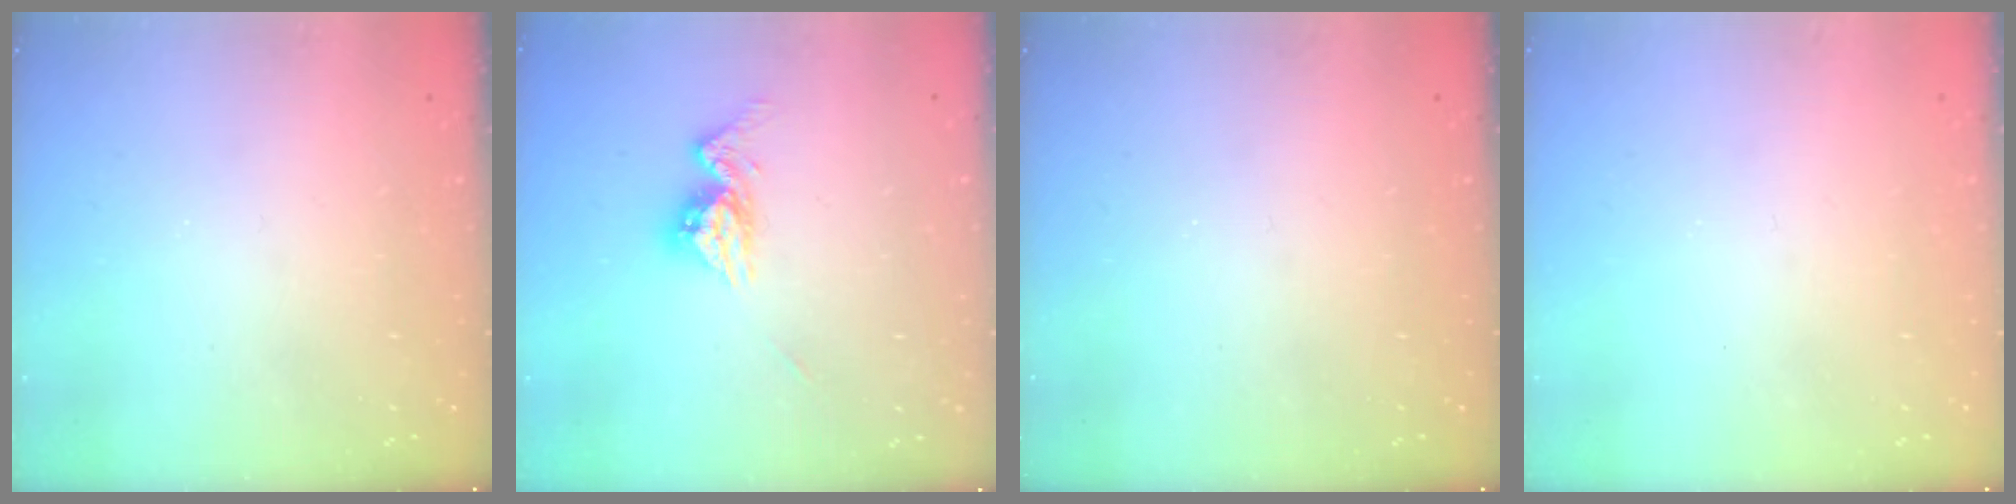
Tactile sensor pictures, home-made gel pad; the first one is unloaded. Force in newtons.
{"total": 9.4, "press": 9.4, "slide": 0.8}
{"total": 0.0}
{"total": 0.7, "press": 0.7, "slide": 0.1}